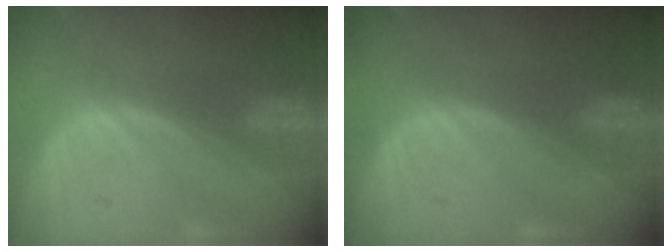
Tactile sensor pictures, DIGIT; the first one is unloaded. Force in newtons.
{"total": 0.0}